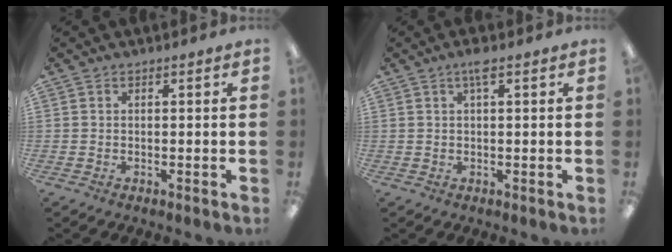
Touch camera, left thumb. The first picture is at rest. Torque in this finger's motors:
{"motor_torque": [0.35, 0.34, -0.47, 0.19, 0.15]}